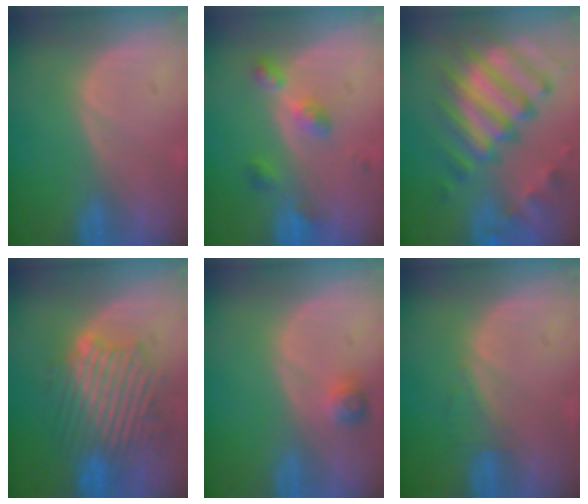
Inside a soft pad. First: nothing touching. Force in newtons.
{"total": 4.6, "press": 4.3, "slide": 1.7}
{"total": 12.4, "press": 10.7, "slide": 6.2}
{"total": 10.1, "press": 9.7, "slide": 2.6}
{"total": 2.2, "press": 2.2, "slide": 0.4}
{"total": 1.2, "press": 1.2, "slide": 0.1}